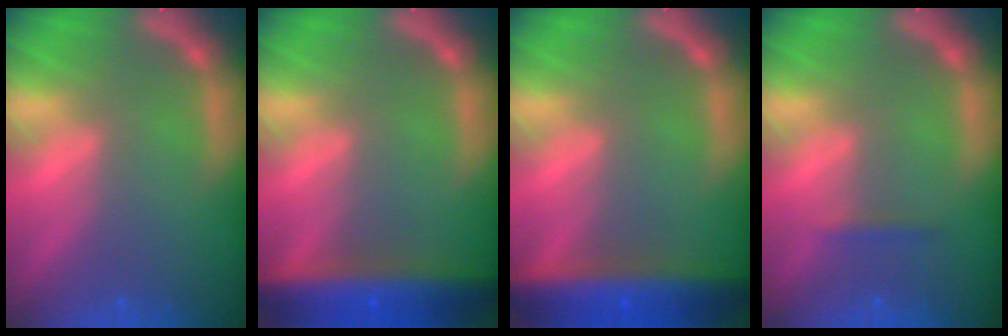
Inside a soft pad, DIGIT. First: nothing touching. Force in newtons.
{"total": 8.6}
{"total": 8.6}
{"total": 0.9}